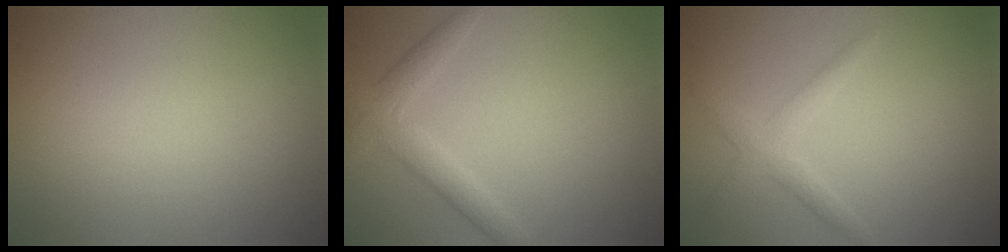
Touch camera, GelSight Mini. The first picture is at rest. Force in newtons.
{"total": 2.8, "press": 2.8, "slide": 0.1}
{"total": 2.1, "press": 2.1, "slide": 0.1}